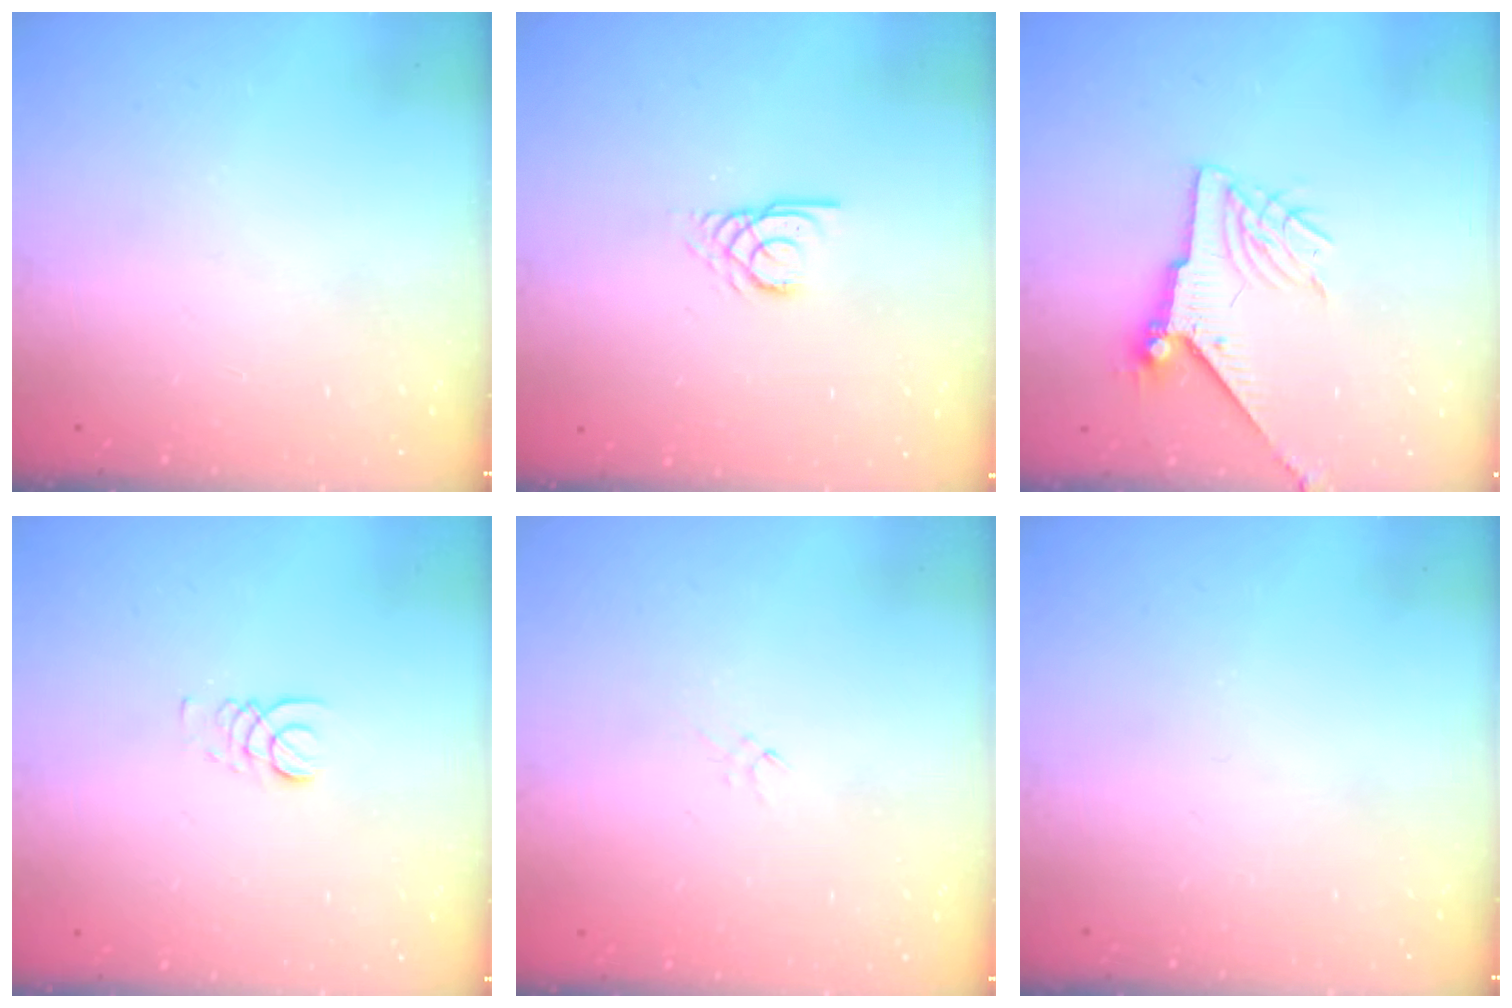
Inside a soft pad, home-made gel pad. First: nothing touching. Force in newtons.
{"total": 2.7, "press": 2.7, "slide": 0.2}
{"total": 8.0, "press": 8.0, "slide": 0.1}
{"total": 3.4, "press": 3.4, "slide": 0.3}
{"total": 0.0}
{"total": 0.0}